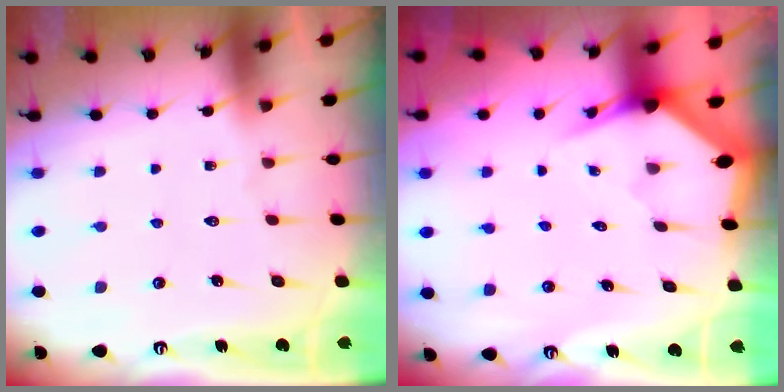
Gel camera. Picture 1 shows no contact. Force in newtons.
{"total": 3.4, "press": 3.4, "slide": 0.2}